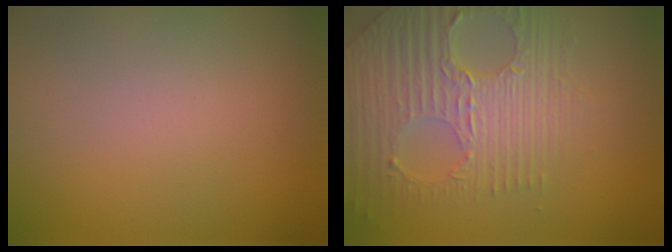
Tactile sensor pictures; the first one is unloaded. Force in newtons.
{"total": 7.6, "press": 5.1, "slide": 5.6}